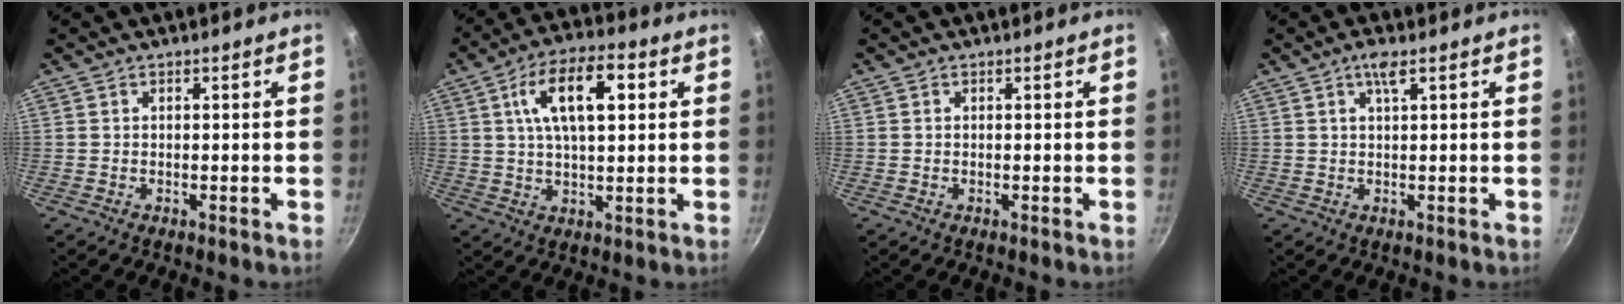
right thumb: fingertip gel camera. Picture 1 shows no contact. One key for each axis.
{"total": 12.8, "fx": 3.6, "fy": 5.7, "fz": 10.9, "tx": -0.169, "ty": 0.009, "tz": 0.056}
{"total": 0.0}
{"total": 2.7, "fx": 1.3, "fy": 0.6, "fz": 2.3, "tx": -0.039, "ty": -0.001, "tz": 0.024}